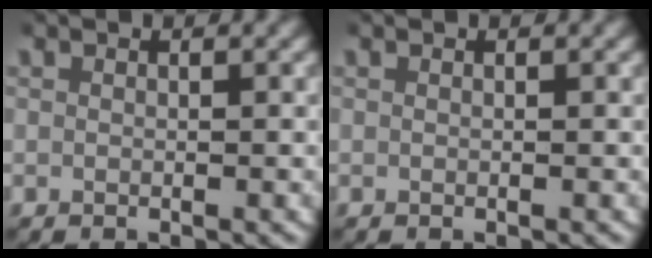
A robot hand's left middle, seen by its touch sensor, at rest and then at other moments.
{"total": 0.0}